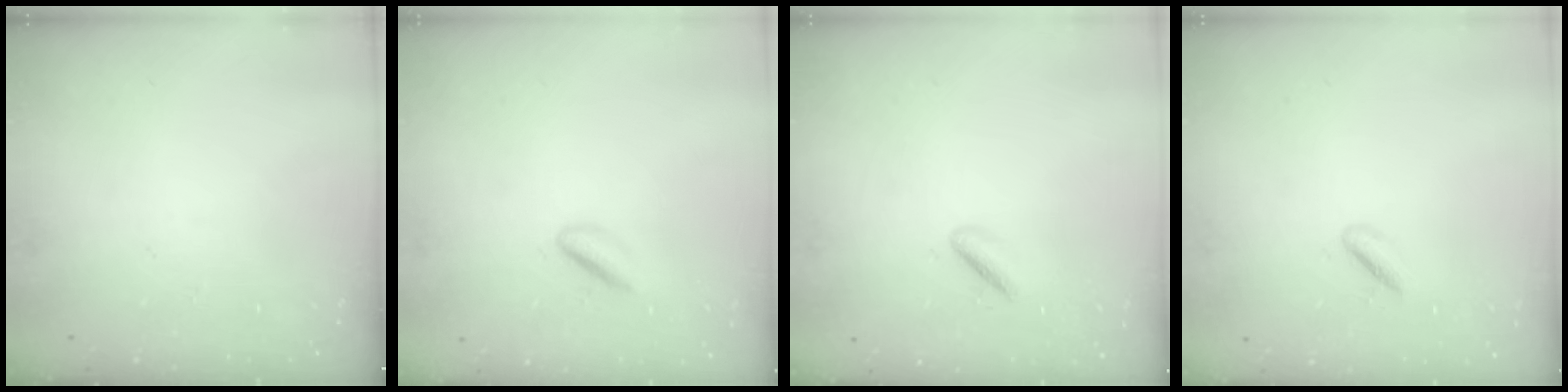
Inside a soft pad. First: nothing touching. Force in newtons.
{"total": 3.2, "press": 3.0, "slide": 1.1}
{"total": 1.9, "press": 1.5, "slide": 1.2}
{"total": 1.6, "press": 1.2, "slide": 1.1}